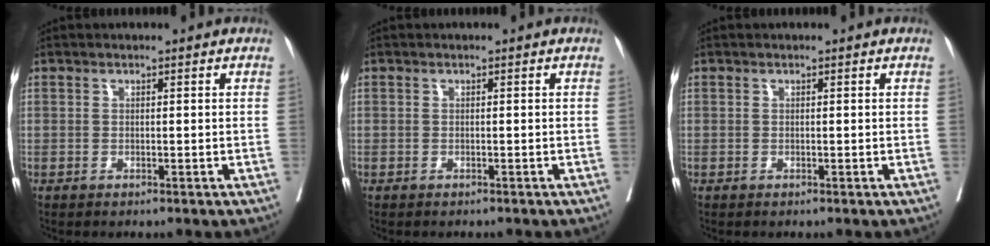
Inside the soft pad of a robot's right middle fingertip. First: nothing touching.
{"total": 0.6, "force": [-0.6, 0.1, 0.2], "torque": [-0.001, -0.001, -0.012]}
{"total": 0.0}